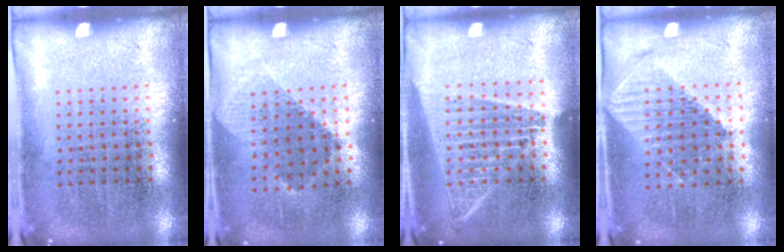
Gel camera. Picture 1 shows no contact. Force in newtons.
{"total": 0.9, "press": 0.8, "slide": 0.5}
{"total": 1.5, "press": 1.4, "slide": 0.7}
{"total": 1.1, "press": 1.0, "slide": 0.4}